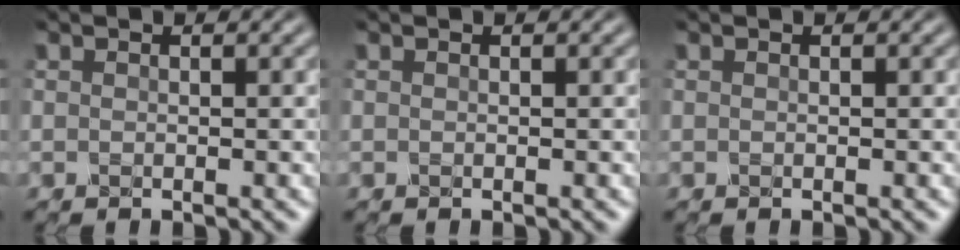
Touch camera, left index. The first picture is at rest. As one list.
[{"total": 0.0}, {"total": 0.0}]